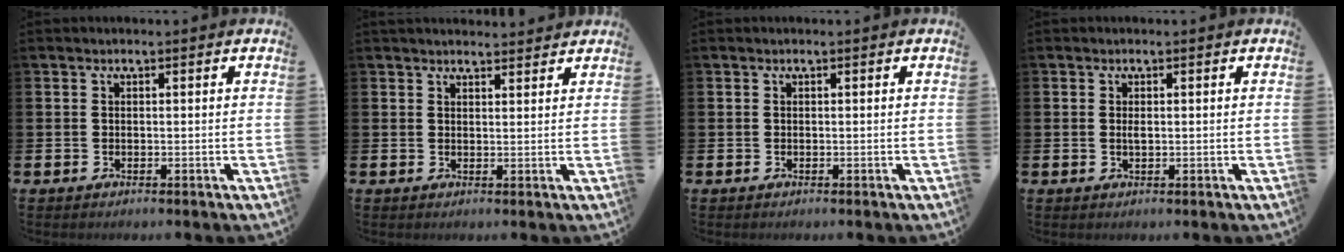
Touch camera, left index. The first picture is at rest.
{"total": 2.3, "force": [2.2, 0.3, 0.0], "torque": [0.006, -0.013, 0.039]}
{"total": 0.0}
{"total": 0.7, "force": [0.1, 0.2, 0.6], "torque": [-0.010, 0.000, 0.001]}